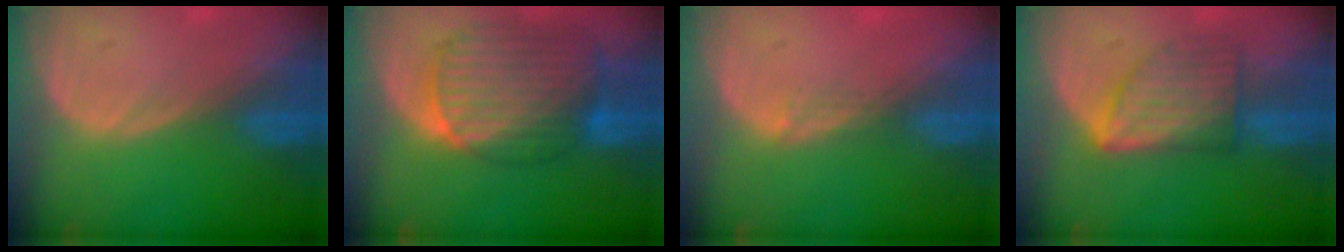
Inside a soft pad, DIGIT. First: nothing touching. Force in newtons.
{"total": 10.7, "press": 9.2, "slide": 5.5}
{"total": 1.5, "press": 1.0, "slide": 1.0}
{"total": 6.6, "press": 6.6, "slide": 0.1}